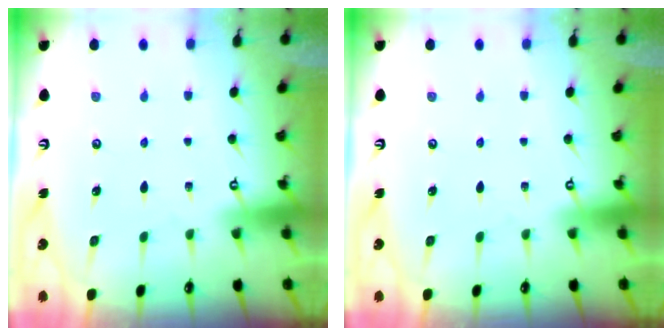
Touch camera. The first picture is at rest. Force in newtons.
{"total": 0.0}